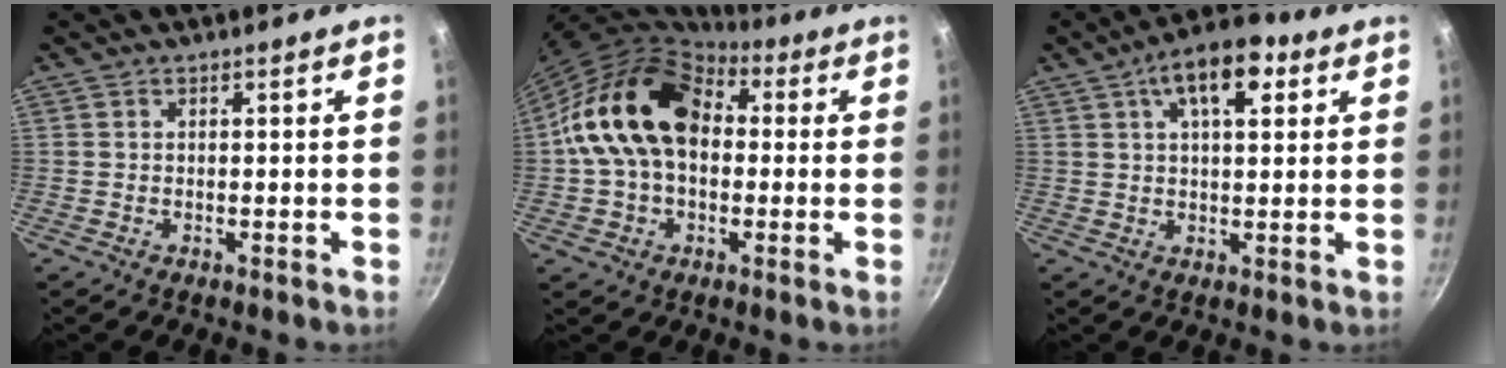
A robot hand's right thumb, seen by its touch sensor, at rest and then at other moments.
{"total": 19.0, "force": [1.8, 13.4, 13.3], "torque": [-0.212, 0.040, 0.018]}
{"total": 10.8, "force": [4.4, 5.1, 8.5], "torque": [-0.114, 0.002, 0.060]}